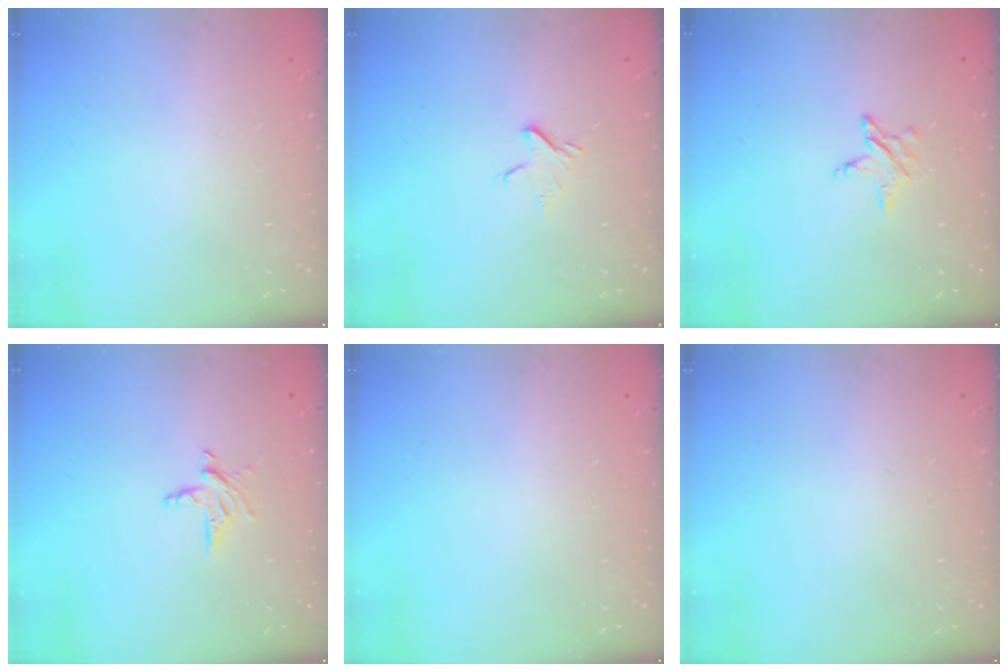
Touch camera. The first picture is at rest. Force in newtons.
{"total": 3.7, "press": 3.7, "slide": 0.3}
{"total": 2.9, "press": 2.9, "slide": 0.3}
{"total": 5.3, "press": 5.2, "slide": 0.4}
{"total": 0.0}
{"total": 0.0}